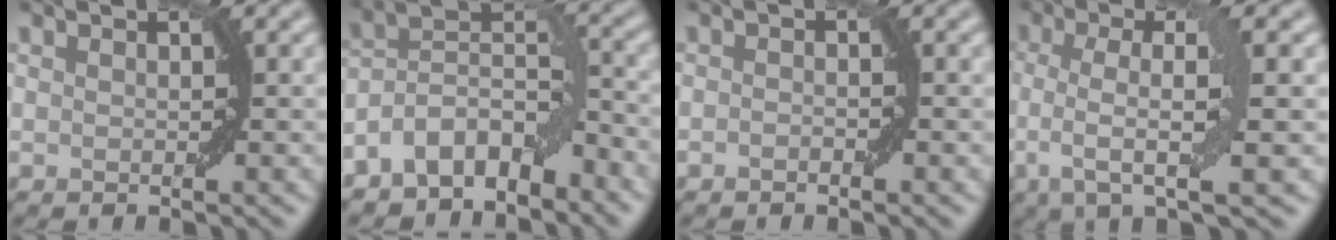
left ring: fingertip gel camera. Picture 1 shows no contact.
{"total": 7.5, "force": [-5.1, 3.5, 4.1], "torque": [-0.056, 0.010, -0.105]}
{"total": 0.7, "force": [-0.4, 0.2, 0.5], "torque": [-0.008, 0.003, -0.007]}
{"total": 5.9, "force": [-0.2, 1.3, 5.8], "torque": [-0.102, 0.004, -0.006]}